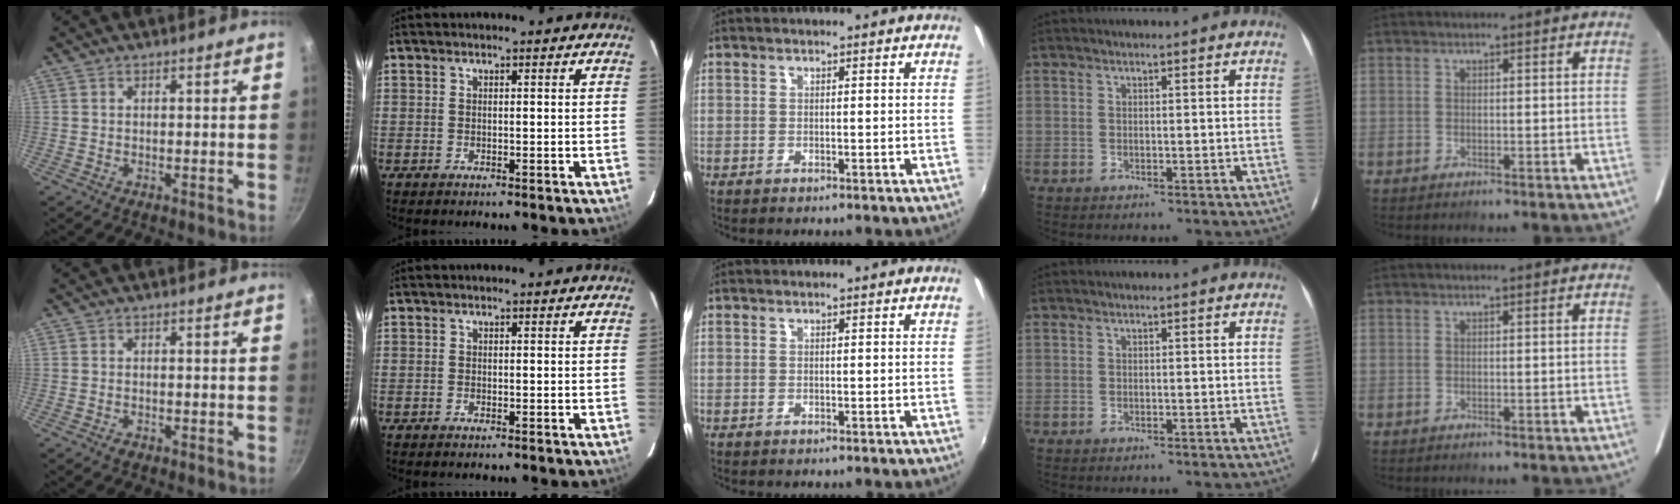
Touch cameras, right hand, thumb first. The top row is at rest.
{"thumb": {"total": 0.9, "force": [-0.6, 0.5, 0.5], "torque": [-0.014, 0.003, -0.011]}}